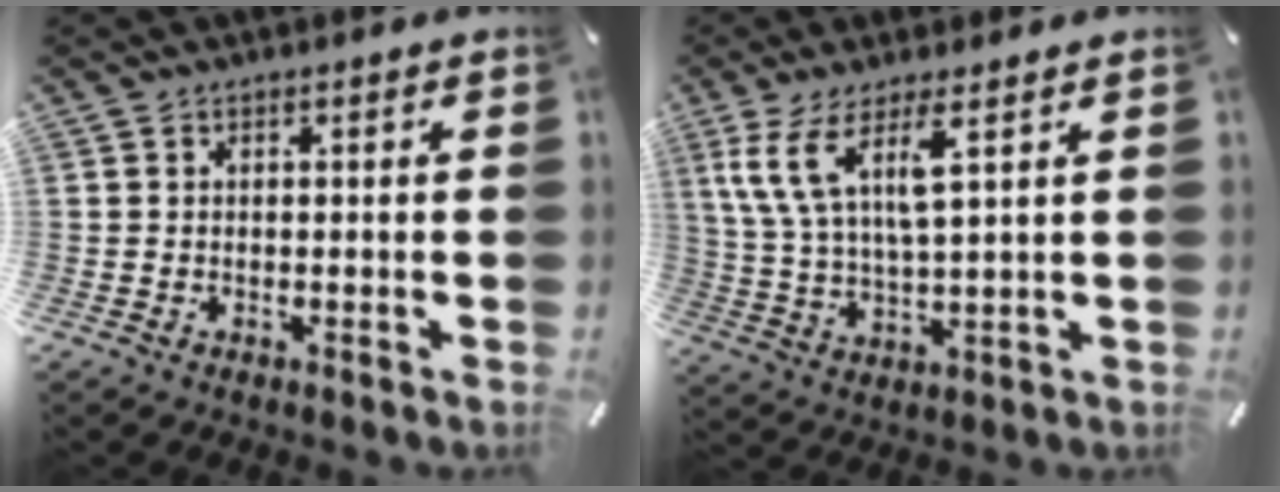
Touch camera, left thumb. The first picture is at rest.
{"total": 9.7, "force": [5.3, 2.8, 7.7], "torque": [-0.179, -0.010, 0.093]}